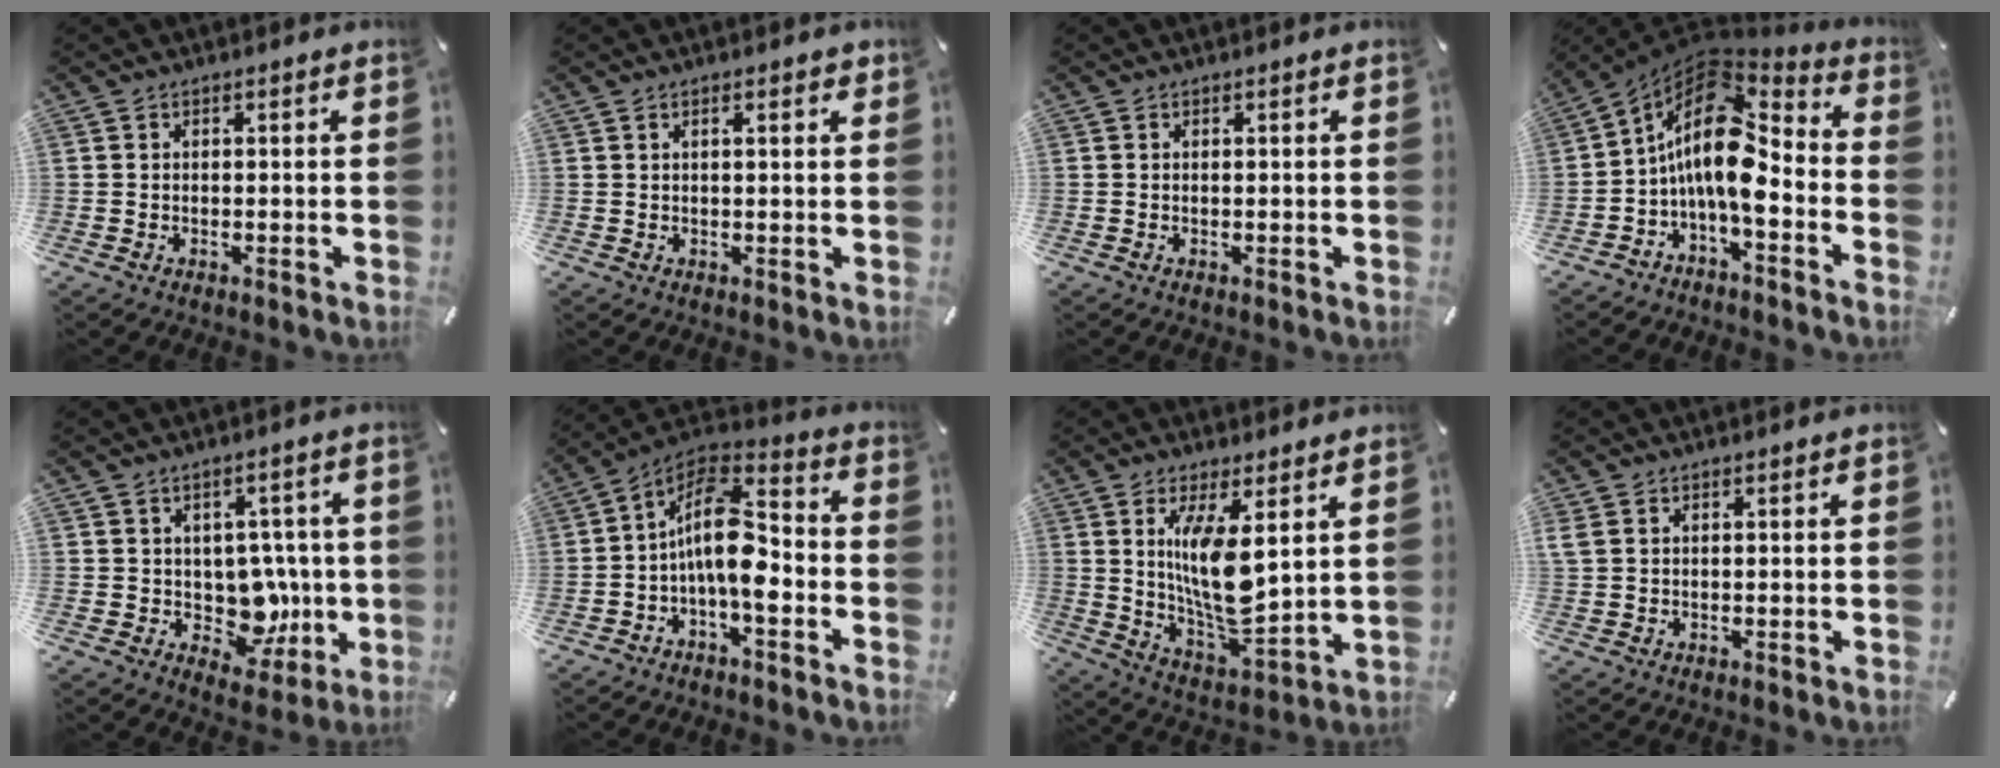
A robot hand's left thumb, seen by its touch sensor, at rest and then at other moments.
{"total": 1.9, "force": [0.9, 0.3, 1.6], "torque": [-0.033, 0.002, 0.014]}
{"total": 0.0}
{"total": 16.0, "force": [-0.8, 8.3, 13.7], "torque": [-0.270, -0.013, -0.019]}
{"total": 10.1, "force": [0.3, 8.4, 5.6], "torque": [-0.058, -0.007, 0.020]}
{"total": 15.0, "force": [-2.1, 7.5, 12.8], "torque": [-0.249, -0.001, -0.037]}
{"total": 13.5, "force": [4.2, 4.5, 12.0], "torque": [-0.236, -0.037, 0.070]}
{"total": 1.2, "force": [0.8, 0.6, 0.7], "torque": [-0.016, -0.002, 0.015]}